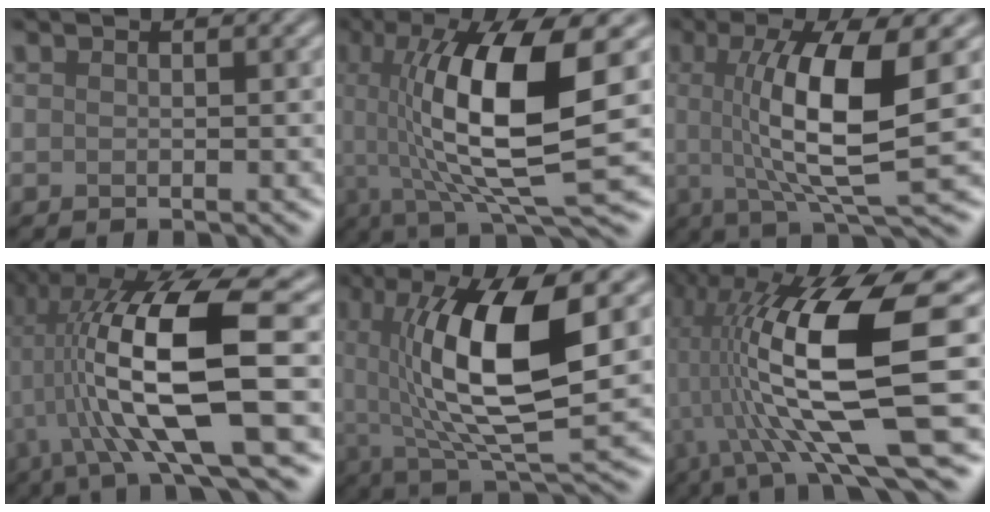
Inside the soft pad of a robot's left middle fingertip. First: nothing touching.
{"total": 12.3, "force": [0.8, 3.4, 11.8], "torque": [-0.193, 0.004, 0.018]}
{"total": 9.4, "force": [0.8, 2.4, 9.0], "torque": [-0.140, -0.005, 0.015]}
{"total": 14.4, "force": [0.3, 3.3, 14.0], "torque": [-0.247, 0.008, 0.014]}
{"total": 11.7, "force": [1.6, 3.6, 11.0], "torque": [-0.190, 0.002, 0.031]}
{"total": 15.7, "force": [0.6, 3.5, 15.3], "torque": [-0.285, 0.004, 0.022]}